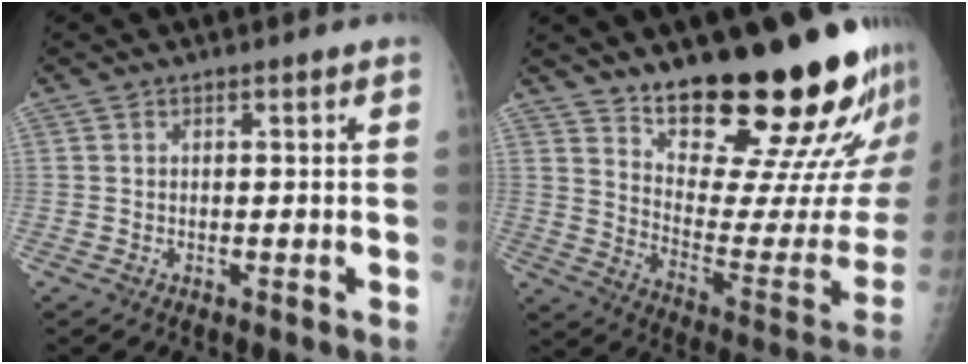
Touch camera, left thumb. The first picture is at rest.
{"total": 26.8, "force": [20.0, 6.9, 16.4], "torque": [-0.204, -0.148, 0.287]}